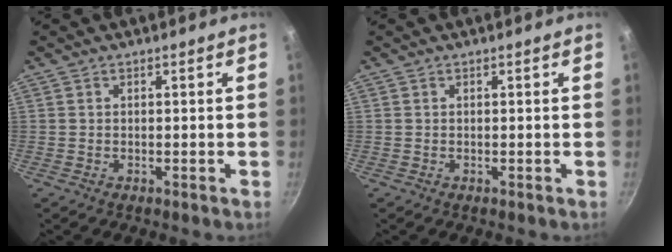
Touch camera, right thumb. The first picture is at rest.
{"total": 0.0}